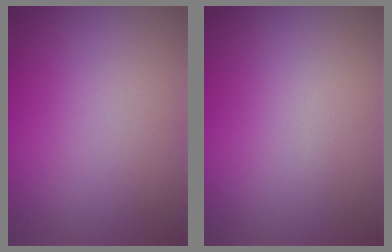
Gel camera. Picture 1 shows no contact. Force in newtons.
{"total": 0.0}